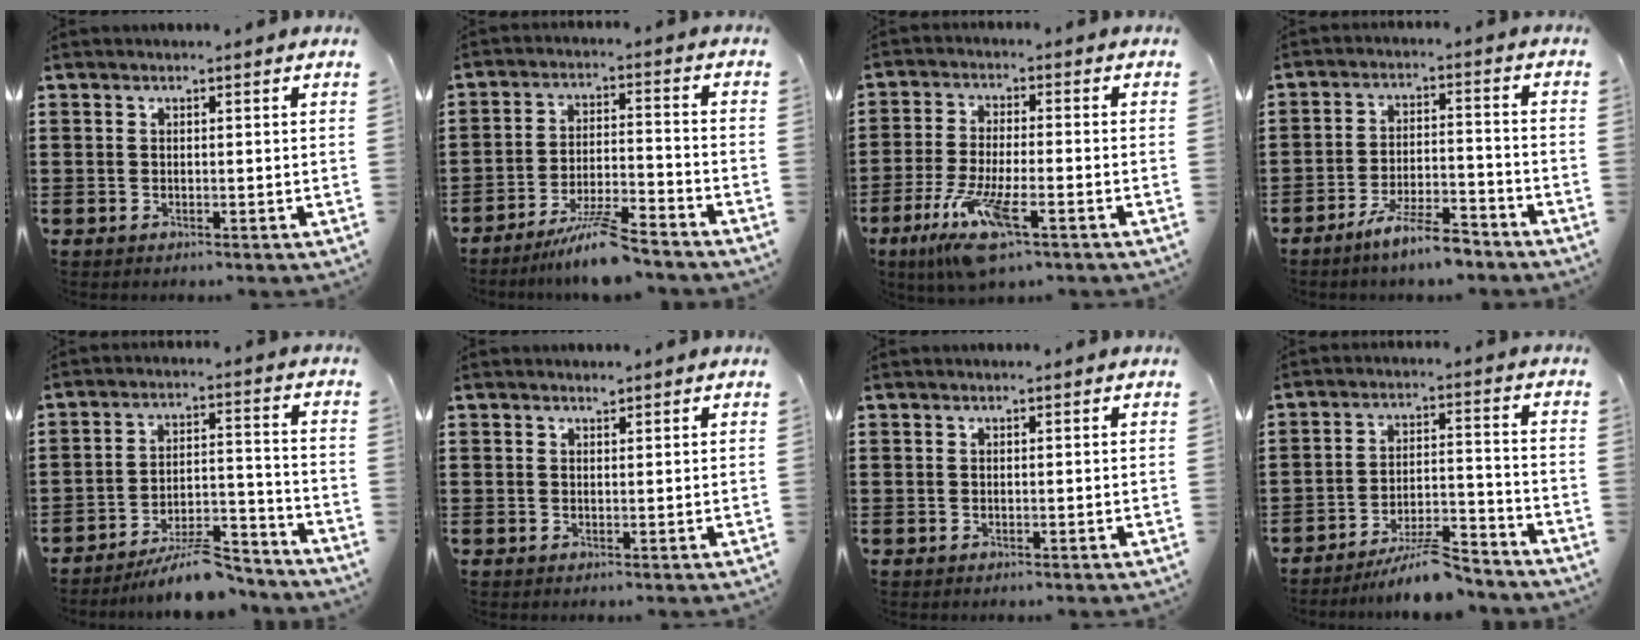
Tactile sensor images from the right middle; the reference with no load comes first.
{"total": 7.5, "force": [-6.4, 0.2, 3.8], "torque": [-0.084, -0.009, -0.124]}
{"total": 9.3, "force": [-5.3, 2.1, 7.3], "torque": [-0.158, -0.016, -0.099]}
{"total": 7.0, "force": [-5.8, 0.7, 3.9], "torque": [-0.080, -0.004, -0.108]}
{"total": 8.6, "force": [-7.6, 1.4, 3.8], "torque": [-0.054, 0.019, -0.137]}
{"total": 0.9, "force": [0.8, 0.3, 0.4], "torque": [-0.009, 0.001, 0.014]}
{"total": 0.0}
{"total": 7.6, "force": [-6.8, 0.7, 3.3], "torque": [-0.052, 0.009, -0.126]}